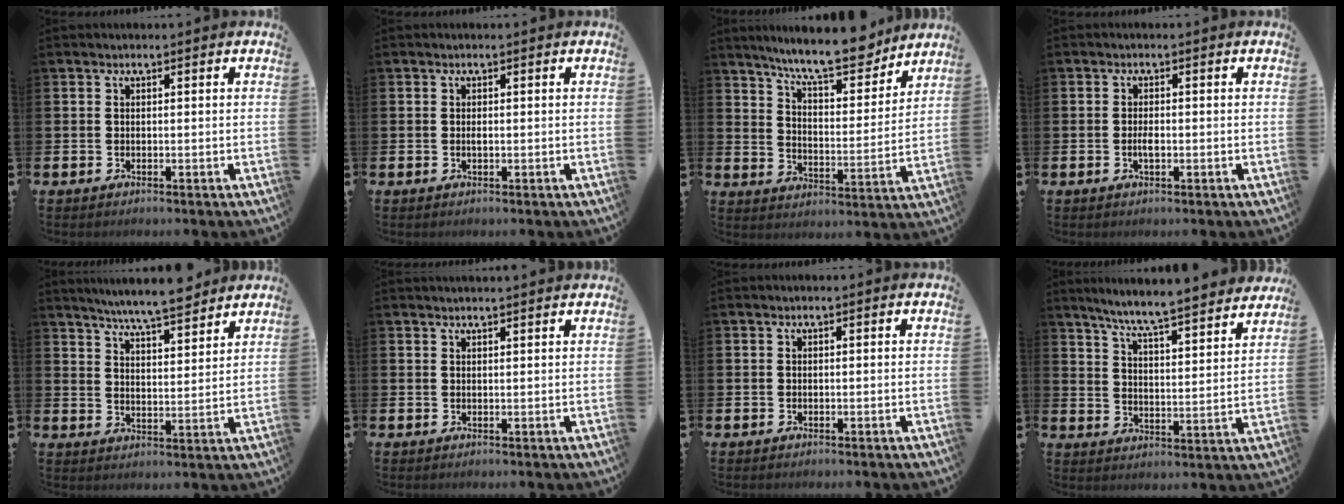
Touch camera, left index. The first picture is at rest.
{"total": 0.5, "force": [0.0, 0.2, 0.5], "torque": [-0.013, 0.001, 0.000]}
{"total": 10.5, "force": [9.6, 1.8, 4.0], "torque": [-0.088, -0.057, 0.167]}
{"total": 1.6, "force": [-0.3, 0.6, 1.5], "torque": [-0.022, -0.002, -0.008]}
{"total": 6.8, "force": [6.5, 0.2, 2.0], "torque": [-0.052, -0.032, 0.115]}
{"total": 1.2, "force": [1.2, -0.1, 0.2], "torque": [0.001, -0.005, 0.021]}
{"total": 0.0}
{"total": 7.3, "force": [6.9, -0.3, 2.2], "torque": [-0.062, -0.057, 0.116]}